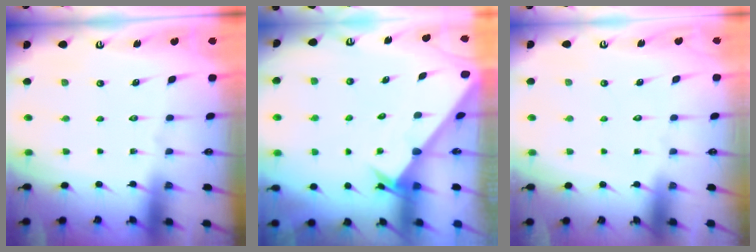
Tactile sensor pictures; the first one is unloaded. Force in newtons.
{"total": 2.7, "press": 2.7, "slide": 0.2}
{"total": 1.7, "press": 1.7, "slide": 0.1}